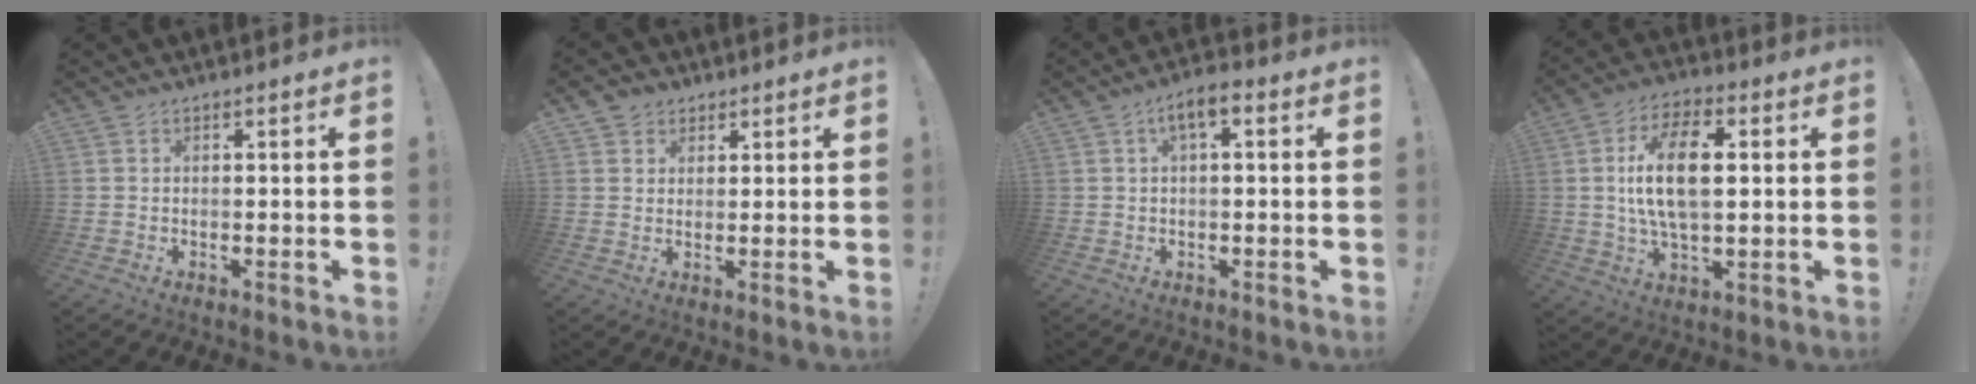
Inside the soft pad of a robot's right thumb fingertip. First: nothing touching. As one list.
[{"total": 3.4, "force": [1.8, 2.8, 0.3], "torque": [0.003, -0.007, 0.032]}, {"total": 4.6, "force": [1.2, 1.6, 4.2], "torque": [-0.068, 0.001, 0.017]}, {"total": 14.6, "force": [2.2, 7.2, 12.5], "torque": [-0.210, 0.002, 0.035]}]